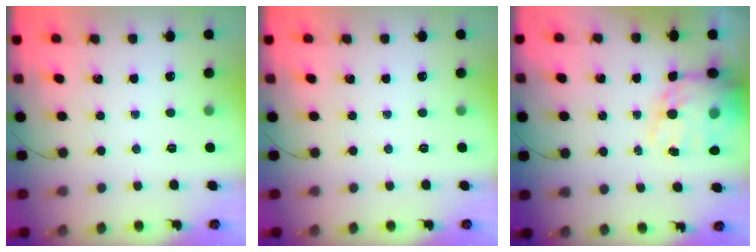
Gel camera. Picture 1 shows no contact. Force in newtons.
{"total": 0.0}
{"total": 18.0, "press": 17.5, "slide": 4.0}